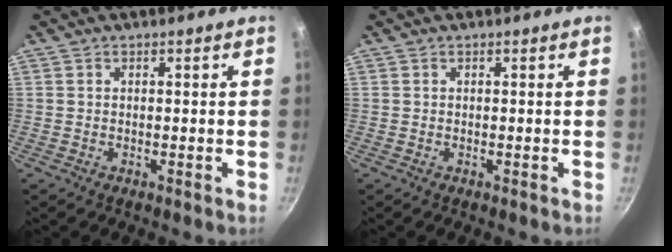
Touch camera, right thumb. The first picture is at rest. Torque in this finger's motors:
{"motor_torque": [0.00, 0.00, 0.00, 0.00, 0.00]}